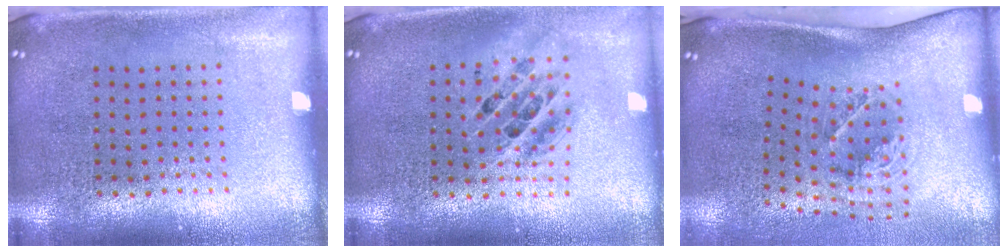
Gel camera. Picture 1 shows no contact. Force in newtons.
{"total": 1.5, "press": 1.3, "slide": 0.8}
{"total": 2.0, "press": 1.3, "slide": 1.5}